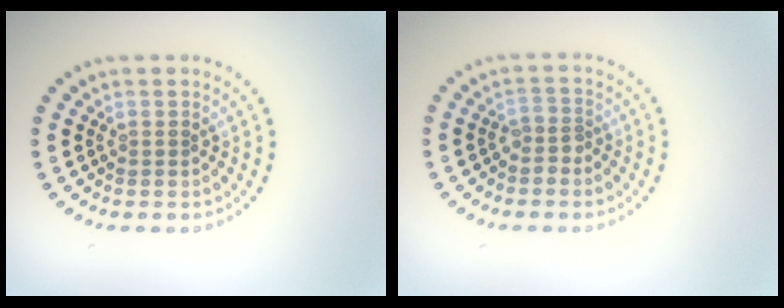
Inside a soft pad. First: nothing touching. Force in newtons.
{"total": 1.4, "press": 1.0, "slide": 1.0}